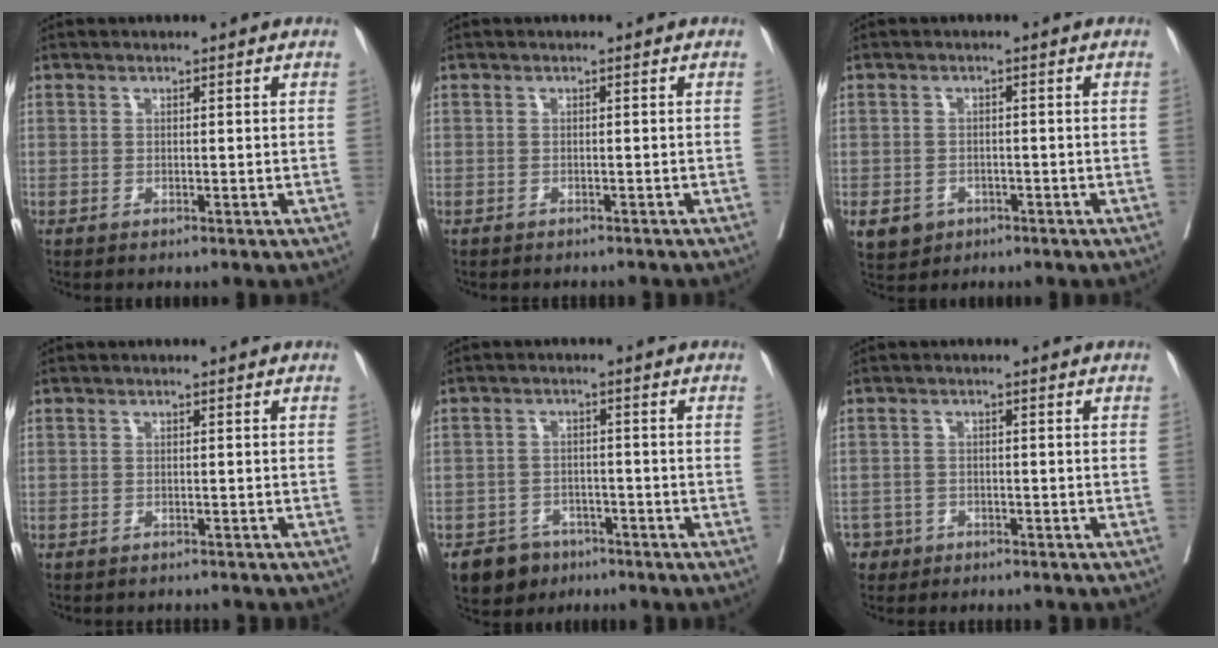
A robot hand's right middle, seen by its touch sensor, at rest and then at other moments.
{"total": 2.7, "force": [-2.5, 0.8, 0.6], "torque": [-0.009, -0.002, -0.030]}
{"total": 5.2, "force": [-2.5, 4.4, 1.3], "torque": [-0.027, 0.002, -0.034]}
{"total": 3.4, "force": [-3.2, 1.0, 0.4], "torque": [-0.003, -0.003, -0.039]}
{"total": 5.9, "force": [-4.2, 4.0, 1.4], "torque": [-0.022, 0.006, -0.063]}
{"total": 3.4, "force": [-2.5, 2.3, -0.5], "torque": [0.003, 0.010, -0.041]}